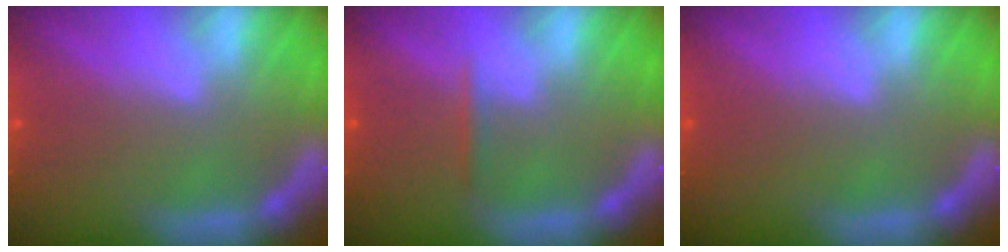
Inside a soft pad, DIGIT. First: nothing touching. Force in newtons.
{"total": 0.9}
{"total": 0.0}